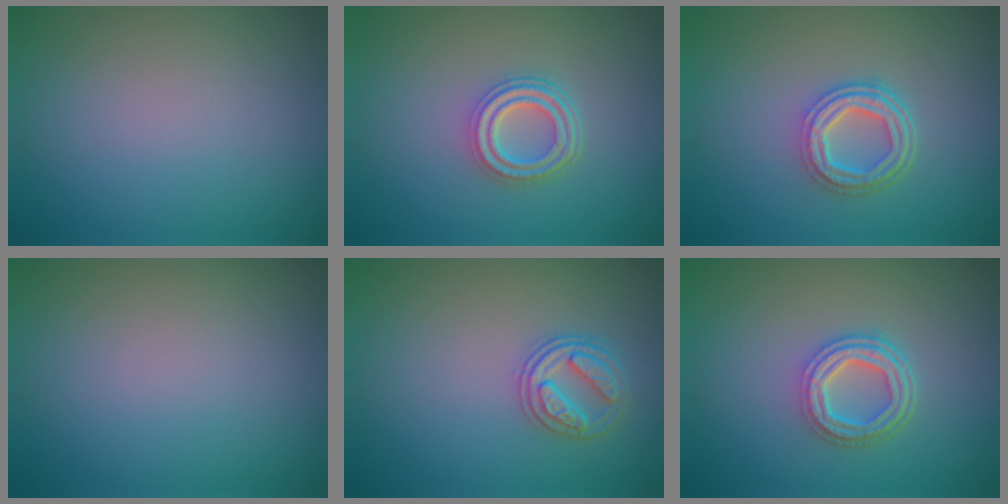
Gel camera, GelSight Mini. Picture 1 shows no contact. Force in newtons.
{"total": 3.8, "press": 3.0, "slide": 2.3}
{"total": 4.4, "press": 3.3, "slide": 2.8}
{"total": 0.0}
{"total": 2.7, "press": 2.6, "slide": 0.3}
{"total": 4.3, "press": 3.4, "slide": 2.7}